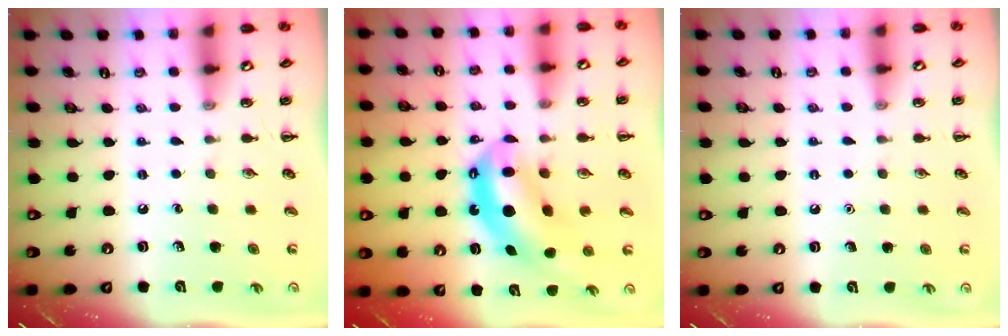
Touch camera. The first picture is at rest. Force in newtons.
{"total": 9.9, "press": 9.6, "slide": 2.4}
{"total": 1.6, "press": 1.6, "slide": 0.1}